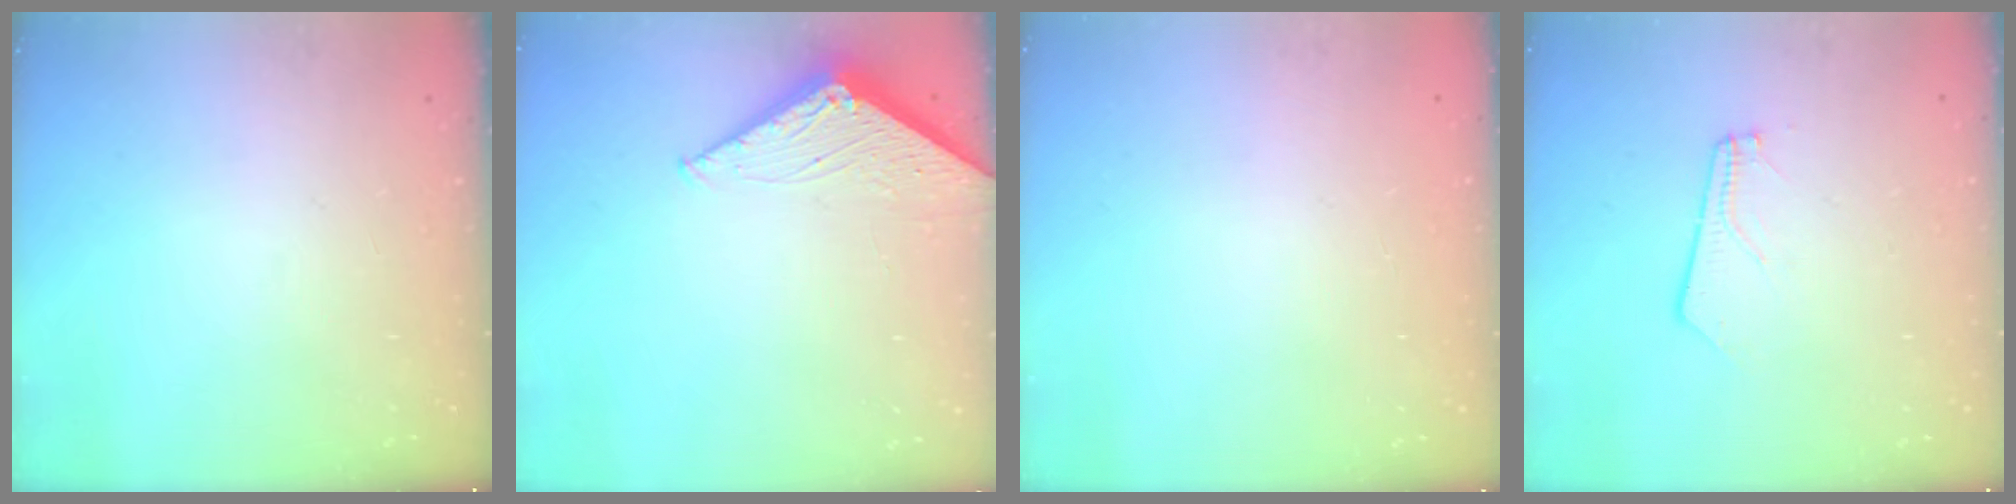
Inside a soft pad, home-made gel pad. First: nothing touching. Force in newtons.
{"total": 2.8, "press": 2.8, "slide": 0.2}
{"total": 0.0}
{"total": 2.7, "press": 2.7, "slide": 0.4}